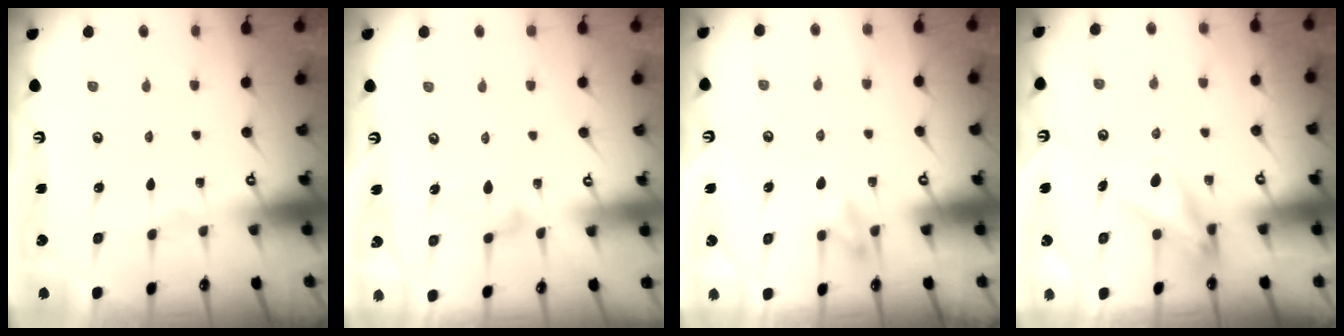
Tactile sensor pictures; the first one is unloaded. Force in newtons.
{"total": 8.8, "press": 8.8, "slide": 0.5}
{"total": 8.2, "press": 8.1, "slide": 1.2}
{"total": 10.3, "press": 10.3, "slide": 0.9}